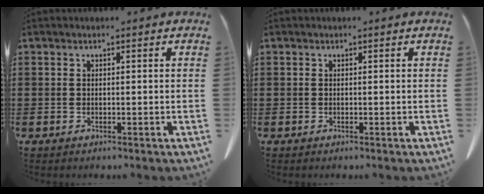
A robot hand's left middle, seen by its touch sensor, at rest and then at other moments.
{"total": 0.0}